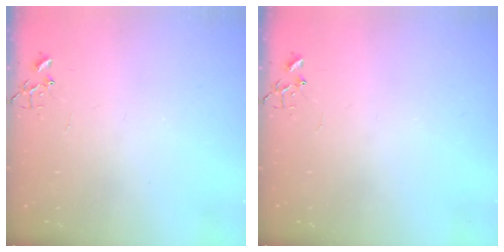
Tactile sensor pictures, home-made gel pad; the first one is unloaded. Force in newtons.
{"total": 0.0}